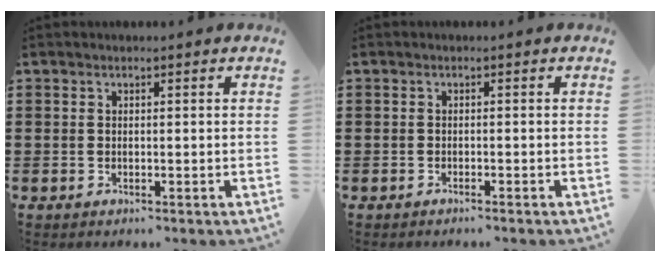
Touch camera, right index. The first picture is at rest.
{"total": 0.5, "force": [-0.5, -0.1, 0.2], "torque": [-0.005, -0.001, -0.010]}